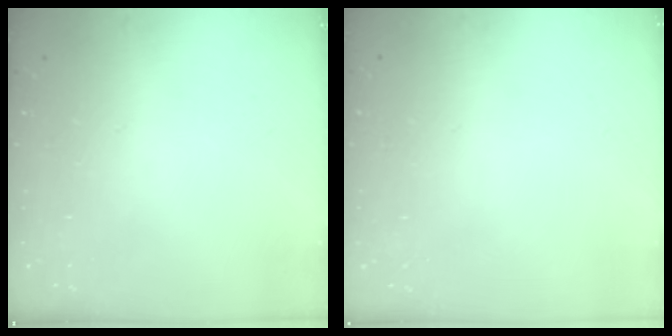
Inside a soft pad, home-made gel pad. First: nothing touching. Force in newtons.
{"total": 0.0}